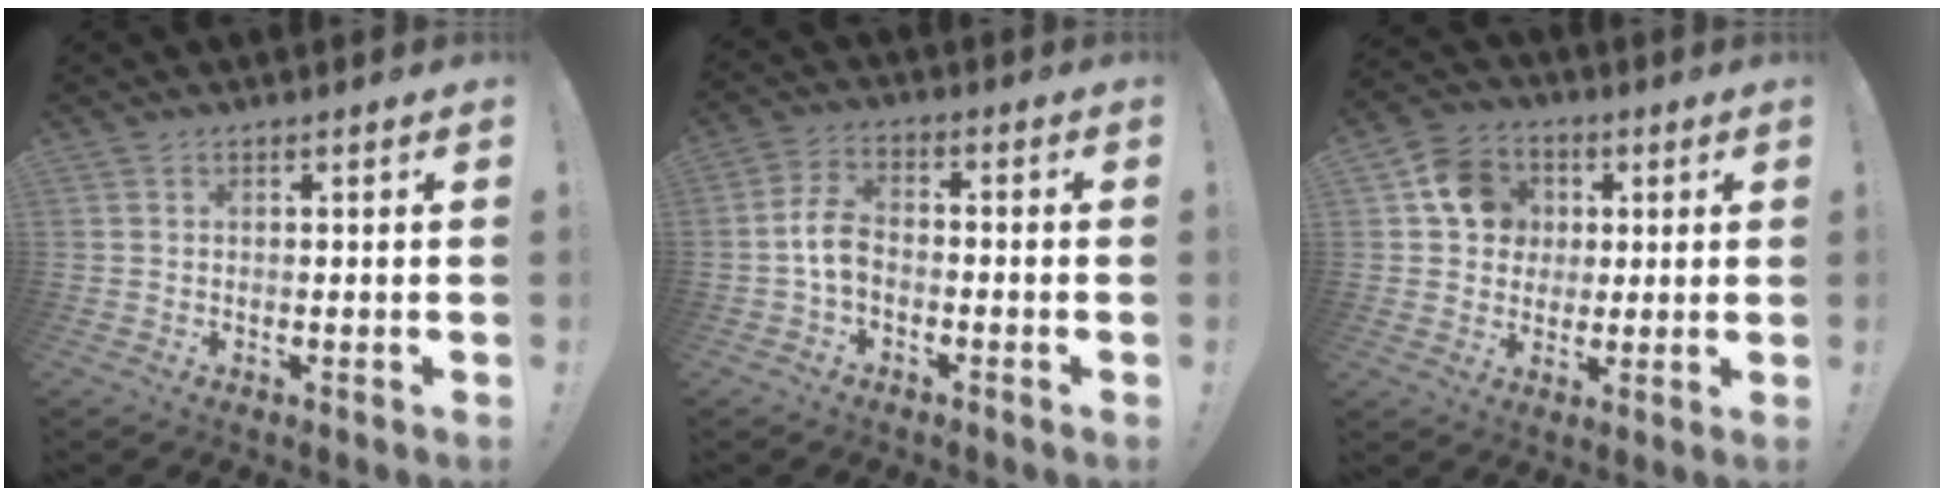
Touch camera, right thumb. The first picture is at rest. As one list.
[{"total": 7.5, "force": [-1.7, 4.7, 5.6], "torque": [-0.120, 0.006, -0.029]}, {"total": 12.4, "force": [3.1, 11.0, 5.0], "torque": [-0.058, 0.000, 0.065]}]